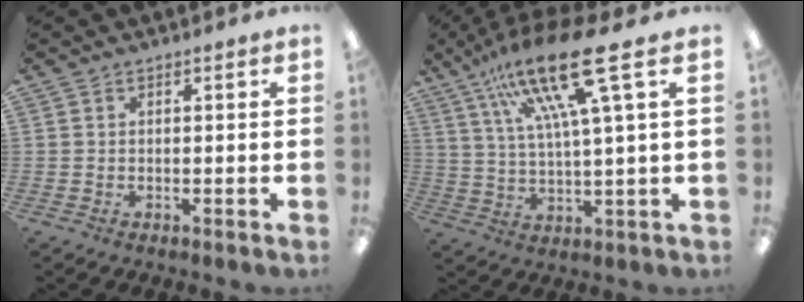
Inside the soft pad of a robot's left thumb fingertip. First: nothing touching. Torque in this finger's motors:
{"motor_torque": [0.06, 0.51, 2.05, -0.72, 0.13]}